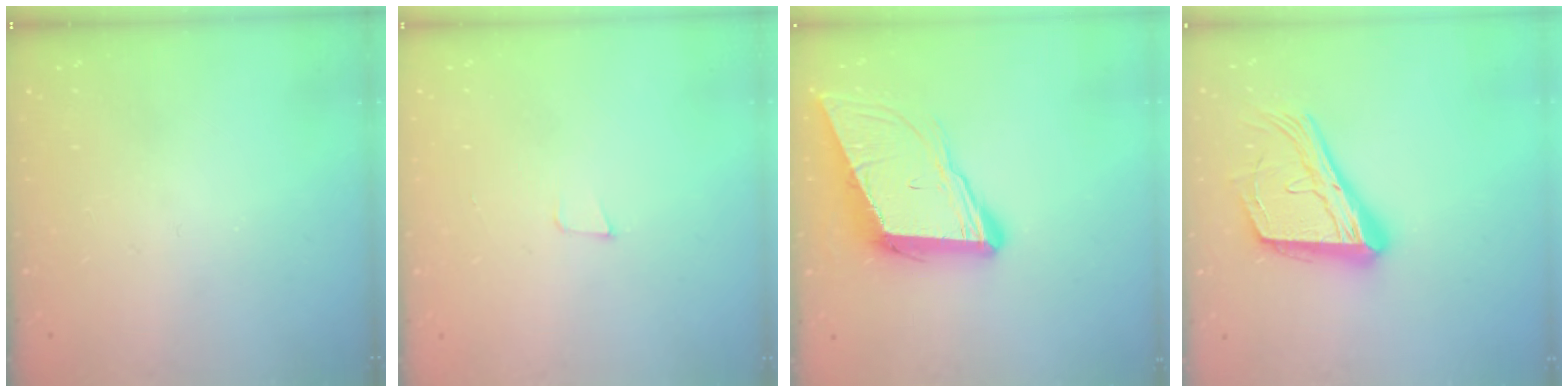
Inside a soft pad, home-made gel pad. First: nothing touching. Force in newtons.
{"total": 3.3, "press": 2.0, "slide": 2.6}
{"total": 11.7, "press": 11.1, "slide": 3.5}
{"total": 21.0, "press": 20.9, "slide": 2.7}